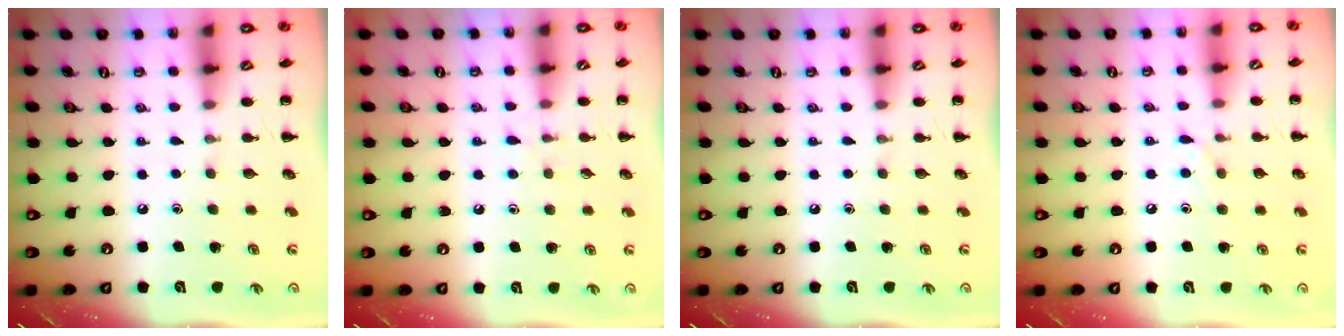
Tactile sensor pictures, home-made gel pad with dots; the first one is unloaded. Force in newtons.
{"total": 5.2, "press": 5.0, "slide": 1.2}
{"total": 0.0}
{"total": 5.8, "press": 5.5, "slide": 2.0}